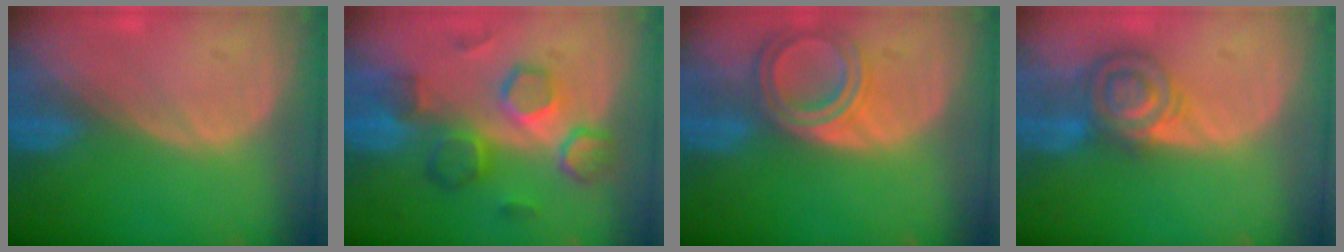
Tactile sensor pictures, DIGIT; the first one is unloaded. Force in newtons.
{"total": 8.3, "press": 8.2, "slide": 1.4}
{"total": 6.5, "press": 5.9, "slide": 2.8}
{"total": 7.1, "press": 6.2, "slide": 3.5}